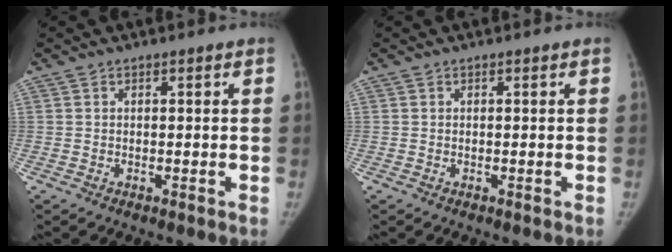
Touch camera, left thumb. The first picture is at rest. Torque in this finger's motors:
{"motor_torque": [0.00, 0.00, 0.20, -0.20, 0.00]}